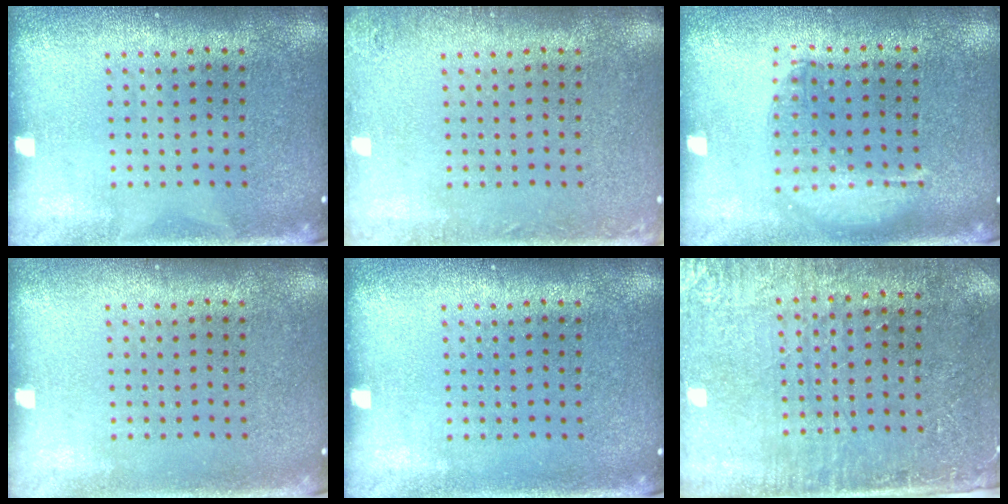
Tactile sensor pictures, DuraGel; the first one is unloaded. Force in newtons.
{"total": 1.2, "press": 1.2, "slide": 0.1}
{"total": 1.4, "press": 1.3, "slide": 0.5}
{"total": 0.0}
{"total": 0.0}
{"total": 3.0, "press": 2.6, "slide": 1.4}